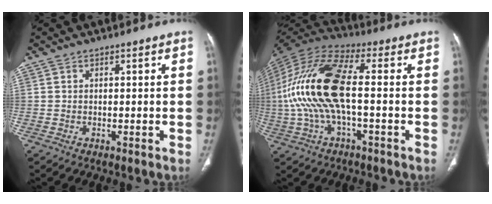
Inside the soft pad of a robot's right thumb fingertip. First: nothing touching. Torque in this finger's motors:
{"motor_torque": [2.32, 2.69, 2.44, -0.32, 0.75]}